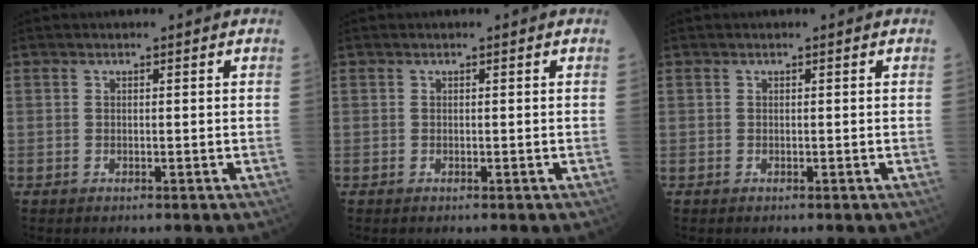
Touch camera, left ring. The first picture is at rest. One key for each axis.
{"total": 0.0}
{"total": 0.0}